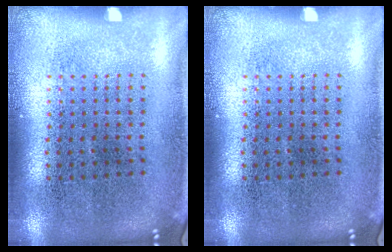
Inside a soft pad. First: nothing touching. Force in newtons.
{"total": 0.0}